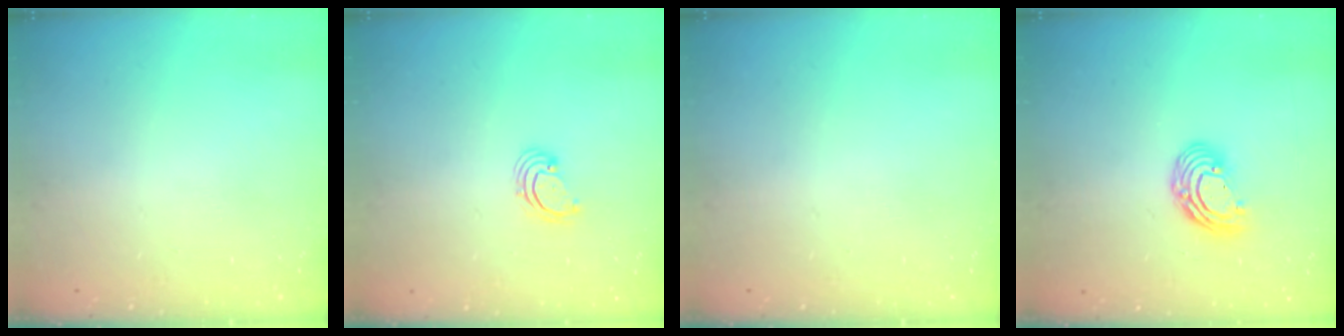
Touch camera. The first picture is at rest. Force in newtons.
{"total": 2.7, "press": 2.6, "slide": 0.6}
{"total": 0.0}
{"total": 9.2, "press": 9.2, "slide": 0.6}